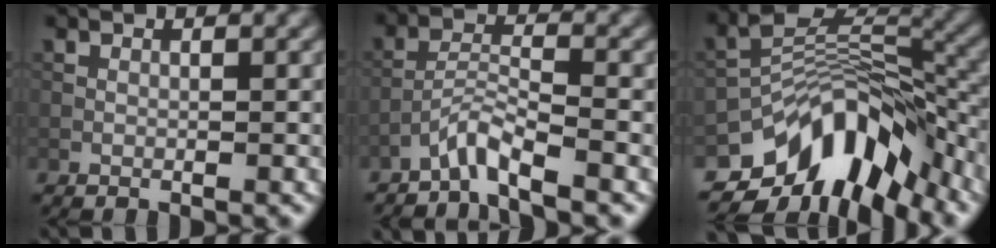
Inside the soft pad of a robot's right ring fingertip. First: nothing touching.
{"total": 3.1, "force": [-2.7, 0.1, 1.5], "torque": [-0.029, 0.008, -0.062]}
{"total": 11.6, "force": [-7.1, 5.9, 6.9], "torque": [-0.102, 0.012, -0.132]}